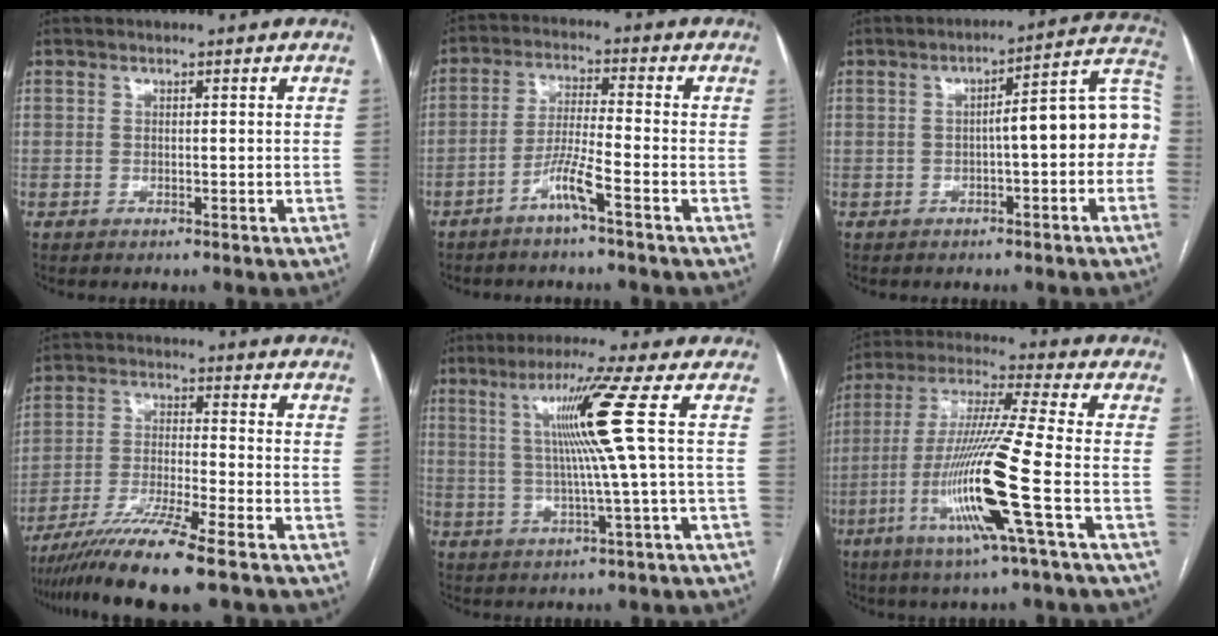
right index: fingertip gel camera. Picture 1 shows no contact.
{"total": 5.5, "force": [-3.3, -0.5, 4.4], "torque": [-0.088, 0.005, -0.068]}
{"total": 11.2, "force": [-1.1, 2.0, 11.0], "torque": [-0.136, 0.046, -0.018]}
{"total": 11.3, "force": [-8.4, -1.1, 7.5], "torque": [-0.138, -0.033, -0.150]}
{"total": 9.5, "force": [2.3, -2.8, 8.8], "torque": [-0.151, 0.006, 0.052]}
{"total": 15.9, "force": [-5.1, -1.6, 15.0], "torque": [-0.305, -0.019, -0.105]}